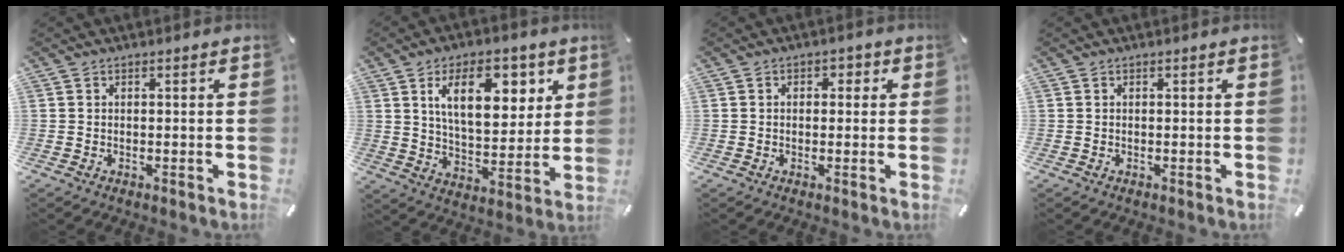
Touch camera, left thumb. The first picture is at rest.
{"total": 15.2, "force": [6.8, 8.2, 10.8], "torque": [-0.166, -0.008, 0.114]}
{"total": 2.0, "force": [-0.4, 1.7, 1.0], "torque": [-0.011, 0.009, -0.012]}
{"total": 0.0}